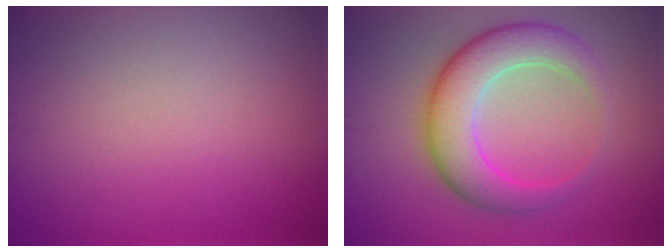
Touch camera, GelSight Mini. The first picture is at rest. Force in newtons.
{"total": 6.4, "press": 6.4, "slide": 0.3}